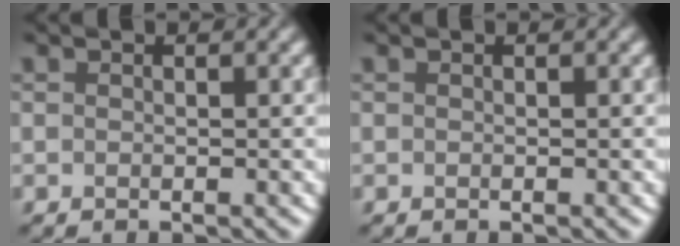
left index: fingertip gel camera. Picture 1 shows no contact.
{"total": 0.0}